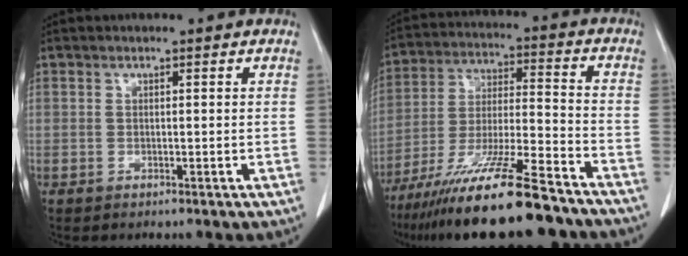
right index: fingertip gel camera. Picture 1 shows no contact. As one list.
[{"total": 19.3, "force": [-14.9, 1.1, 12.2], "torque": [-0.219, -0.032, -0.258]}]